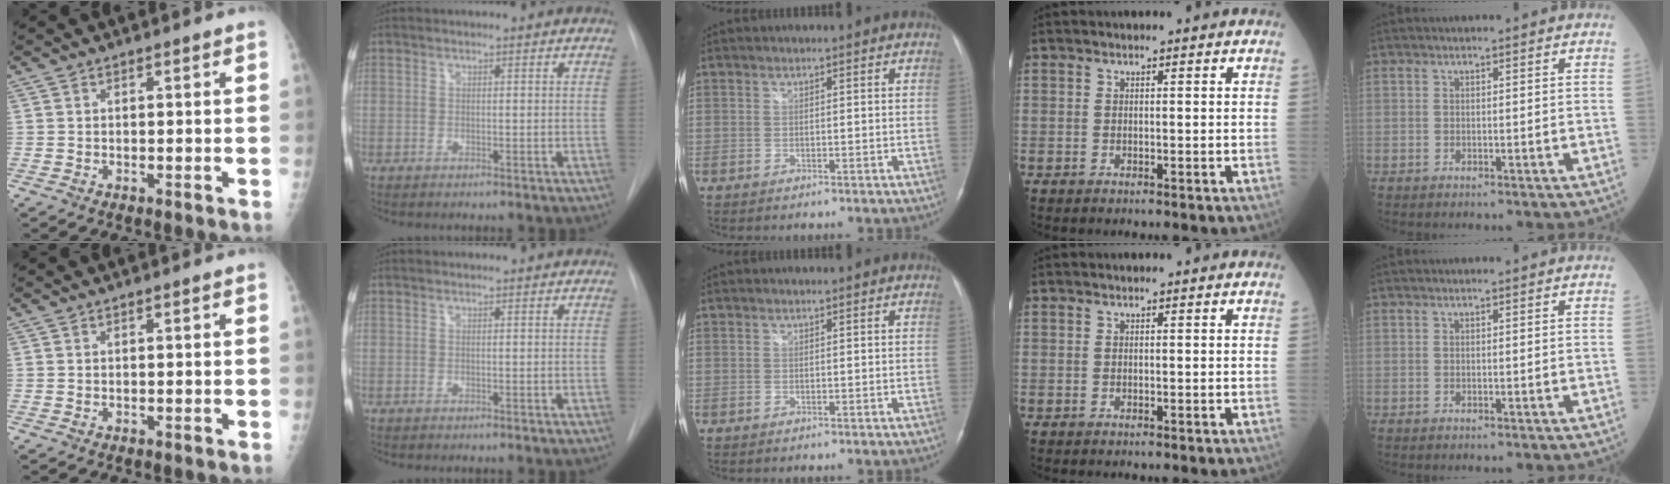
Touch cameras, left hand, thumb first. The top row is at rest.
{}